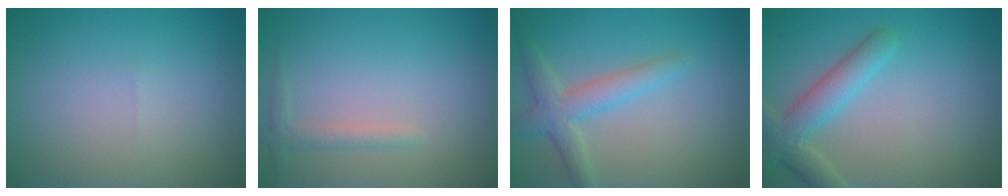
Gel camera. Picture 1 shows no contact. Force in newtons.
{"total": 1.3, "press": 1.3, "slide": 0.1}
{"total": 3.3, "press": 3.3, "slide": 0.2}
{"total": 3.9, "press": 3.9, "slide": 0.3}